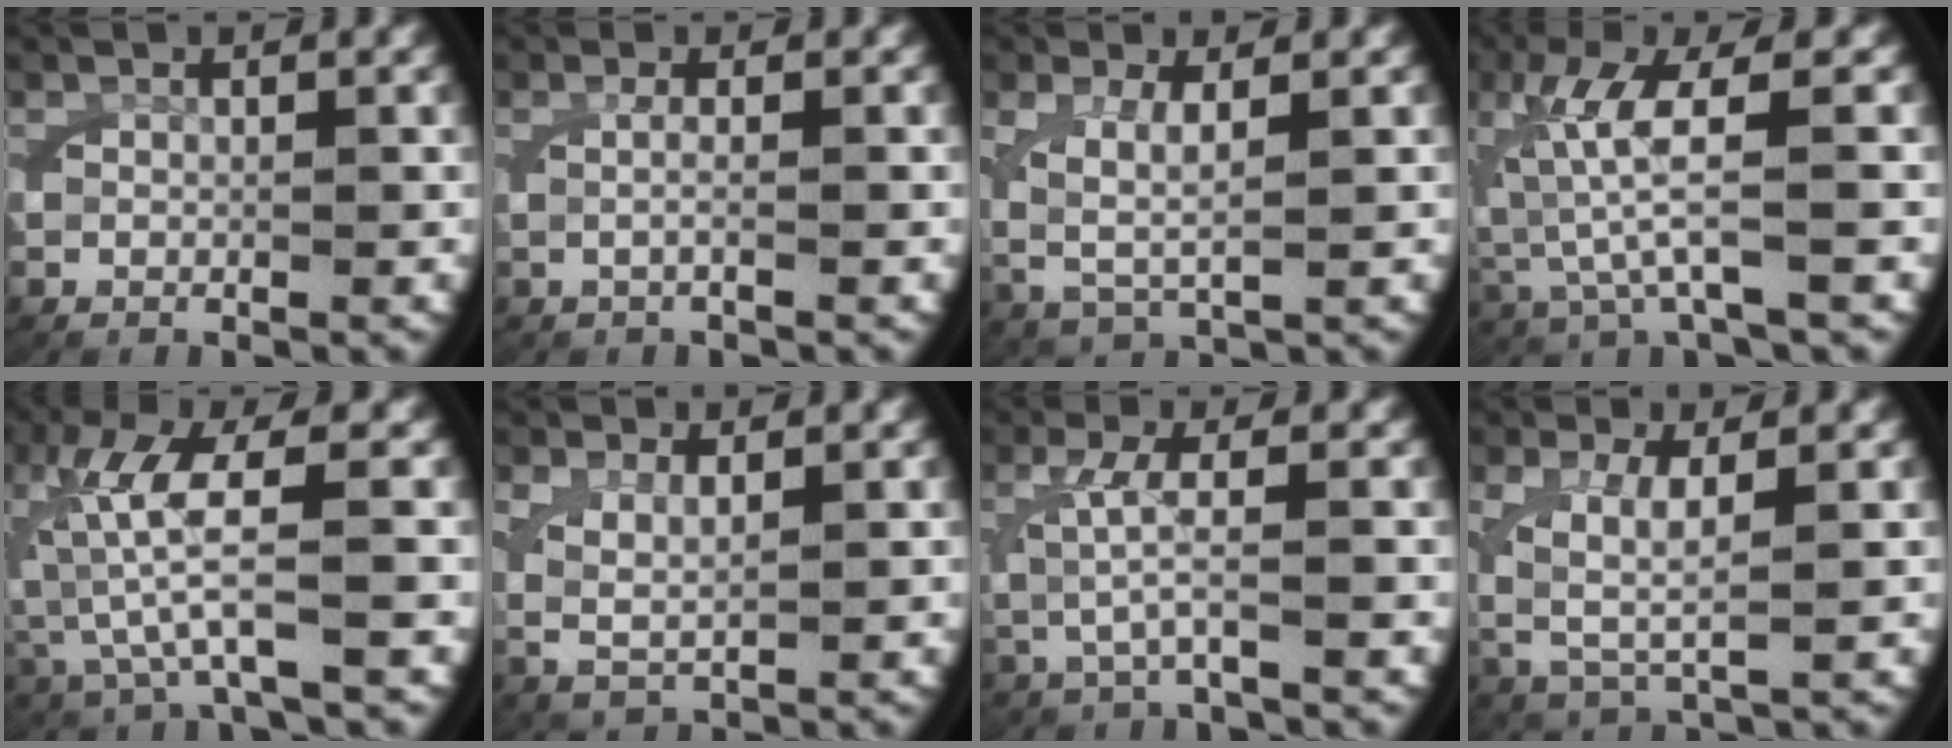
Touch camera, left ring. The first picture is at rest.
{"total": 1.5, "force": [-0.1, 0.1, 1.5], "torque": [-0.043, -0.001, -0.002]}
{"total": 4.1, "force": [0.6, 2.7, 3.1], "torque": [-0.091, -0.020, 0.023]}
{"total": 6.3, "force": [0.3, 2.3, 5.8], "torque": [-0.140, -0.007, 0.017]}
{"total": 7.0, "force": [0.3, 2.4, 6.6], "torque": [-0.151, -0.007, 0.016]}
{"total": 3.9, "force": [0.7, 2.8, 2.7], "torque": [-0.075, -0.010, 0.021]}
{"total": 2.9, "force": [0.2, 0.4, 2.9], "torque": [-0.072, -0.005, 0.009]}
{"total": 3.9, "force": [0.3, 2.1, 3.2], "torque": [-0.084, -0.017, 0.019]}